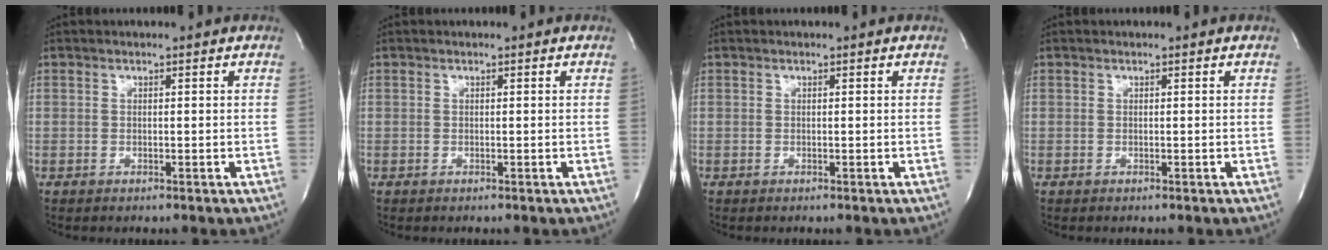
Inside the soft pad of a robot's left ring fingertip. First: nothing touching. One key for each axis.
{"total": 0.0}
{"total": 0.0}
{"total": 0.0}